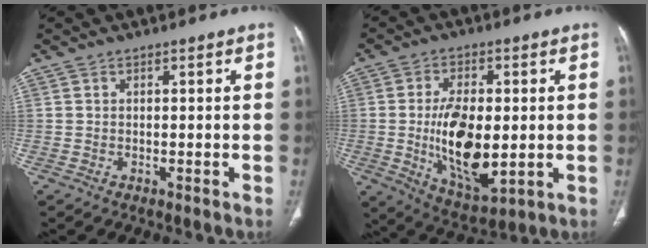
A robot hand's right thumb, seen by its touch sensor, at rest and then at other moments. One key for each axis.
{"total": 15.2, "fx": -1.1, "fy": 7.4, "fz": 13.3, "tx": -0.222, "ty": -0.016, "tz": -0.007}